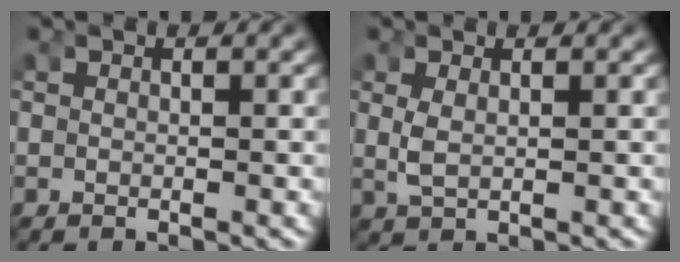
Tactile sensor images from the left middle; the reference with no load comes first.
{"total": 1.5, "force": [0.3, 0.4, 1.4], "torque": [-0.043, -0.014, 0.020]}